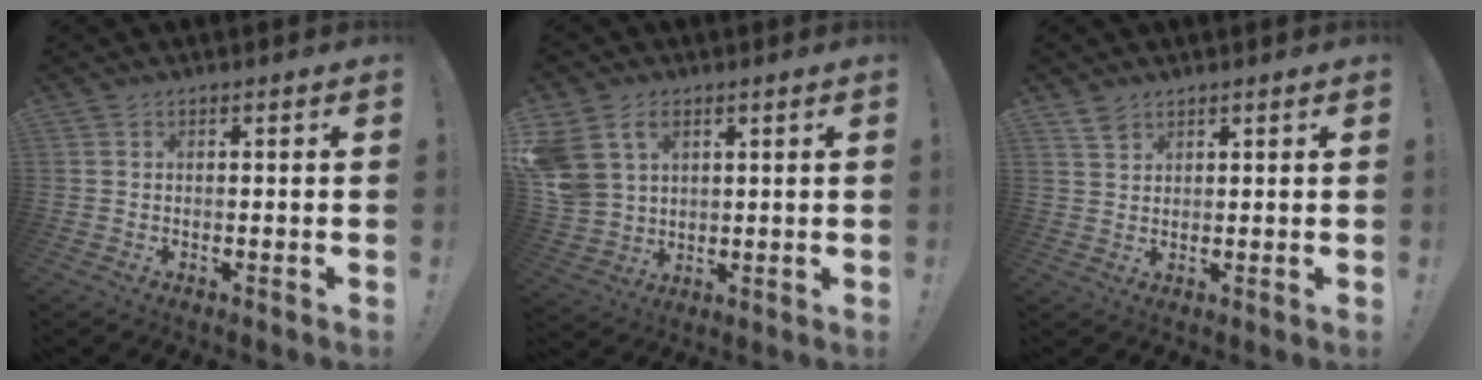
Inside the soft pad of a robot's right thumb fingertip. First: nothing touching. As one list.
[{"total": 9.5, "force": [4.8, 7.0, 4.3], "torque": [-0.097, -0.017, 0.100]}, {"total": 3.3, "force": [2.5, 1.9, 1.0], "torque": [-0.007, -0.016, 0.046]}]